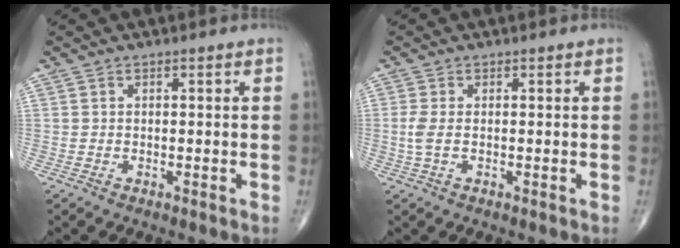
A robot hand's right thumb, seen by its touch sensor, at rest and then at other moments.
{"total": 2.4, "force": [-0.1, 0.8, 2.3], "torque": [-0.068, -0.004, -0.003]}